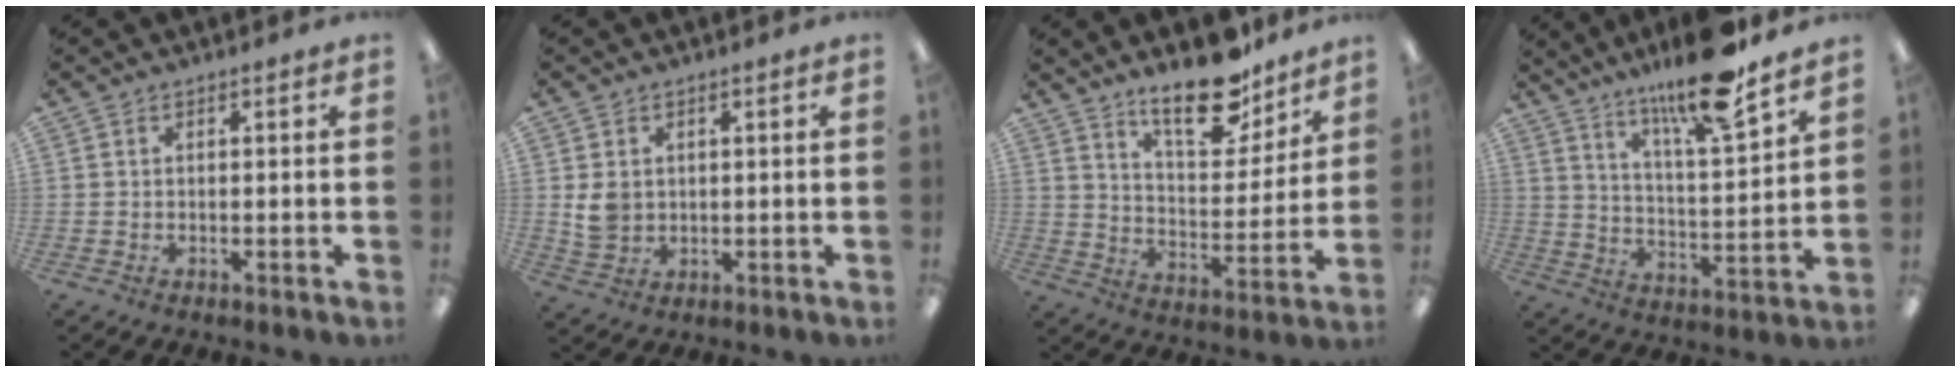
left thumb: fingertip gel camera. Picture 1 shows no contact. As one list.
[{"total": 4.5, "force": [1.0, 3.8, 2.3], "torque": [-0.037, 0.003, 0.022]}, {"total": 16.2, "force": [12.6, 6.1, 8.2], "torque": [-0.117, -0.081, 0.218]}, {"total": 15.6, "force": [12.5, 2.5, 9.0], "torque": [-0.154, -0.081, 0.205]}]